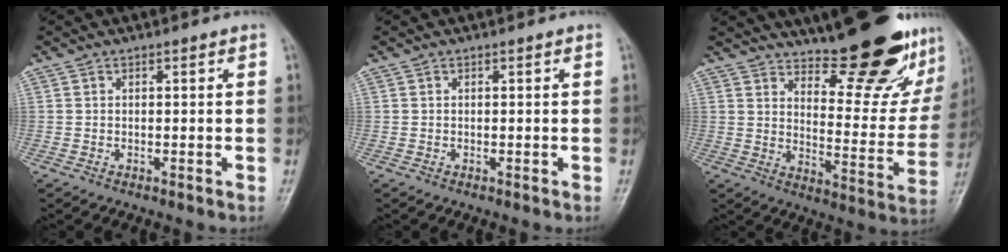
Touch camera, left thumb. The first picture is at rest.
{"total": 0.0}
{"total": 24.3, "force": [18.2, 7.2, 14.5], "torque": [-0.167, -0.118, 0.244]}